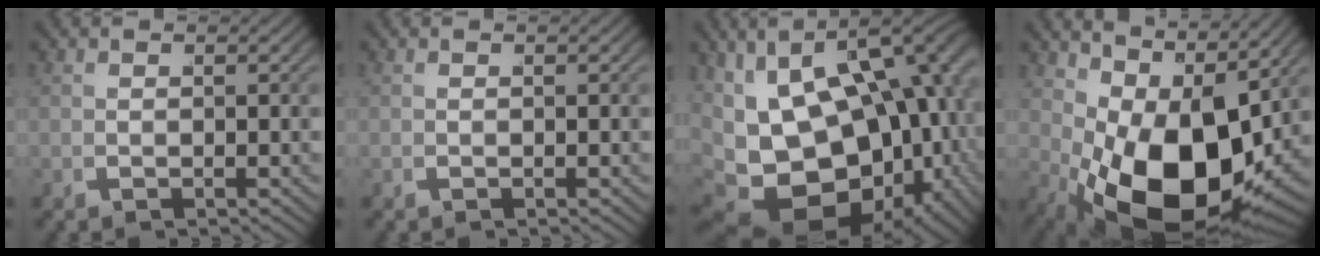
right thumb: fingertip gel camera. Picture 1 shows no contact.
{"total": 0.0}
{"total": 18.8, "force": [-1.9, 12.4, 14.0], "torque": [-0.263, -0.063, 0.004]}
{"total": 15.5, "force": [-0.5, 8.5, 13.0], "torque": [-0.232, -0.062, 0.035]}